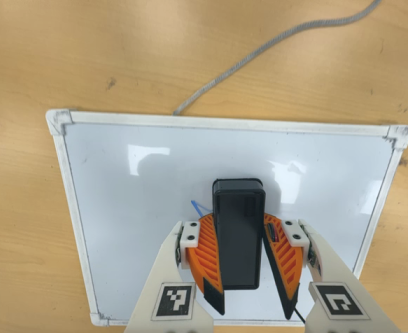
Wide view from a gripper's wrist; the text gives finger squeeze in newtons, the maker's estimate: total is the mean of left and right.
{"total": 12.4, "left": 13.3, "right": 11.5}